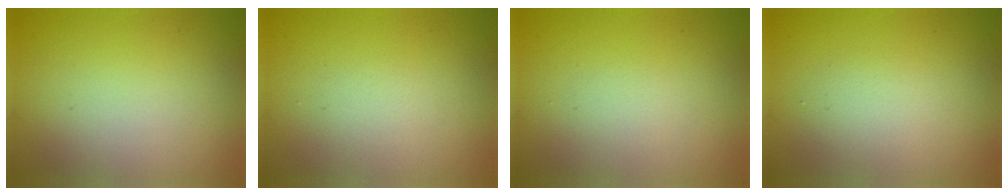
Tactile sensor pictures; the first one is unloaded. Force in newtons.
{"total": 0.9, "press": 0.9, "slide": 0.0}
{"total": 0.7, "press": 0.7, "slide": 0.0}
{"total": 1.8, "press": 1.8, "slide": 0.1}